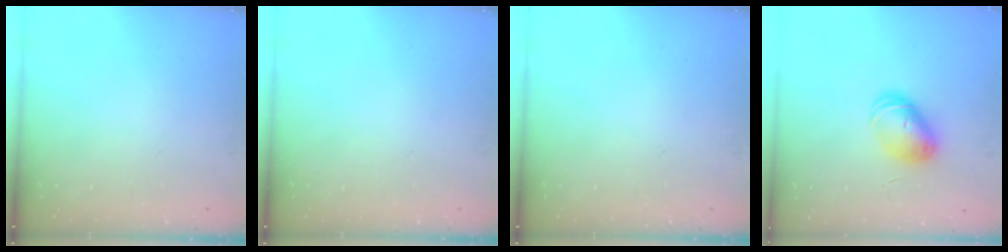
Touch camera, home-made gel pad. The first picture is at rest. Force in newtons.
{"total": 0.0}
{"total": 0.0}
{"total": 8.6, "press": 8.6, "slide": 0.7}